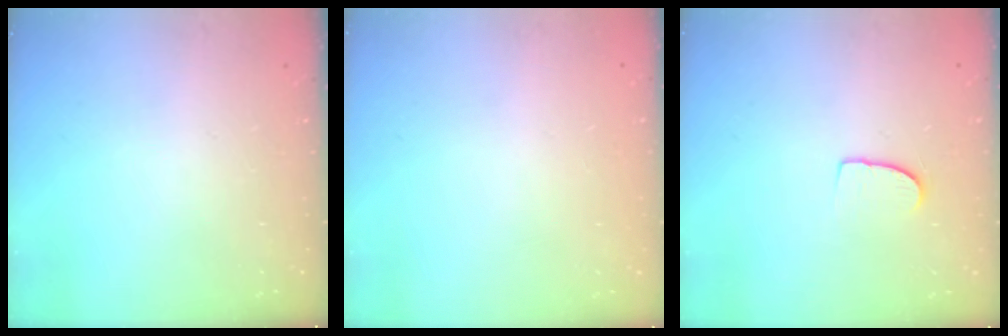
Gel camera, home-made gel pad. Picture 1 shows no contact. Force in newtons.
{"total": 0.0}
{"total": 5.2, "press": 5.2, "slide": 0.4}